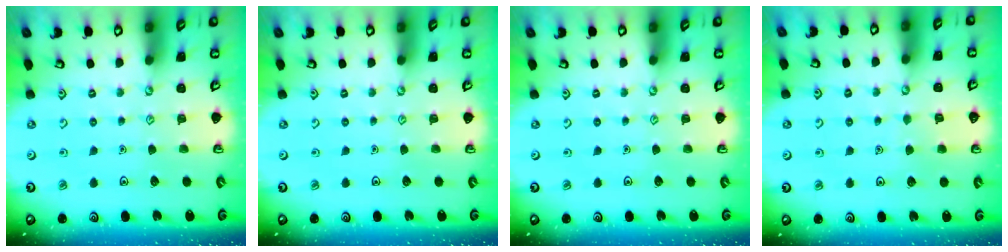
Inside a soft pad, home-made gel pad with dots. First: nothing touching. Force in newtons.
{"total": 0.0}
{"total": 0.0}
{"total": 2.6, "press": 2.6, "slide": 0.3}